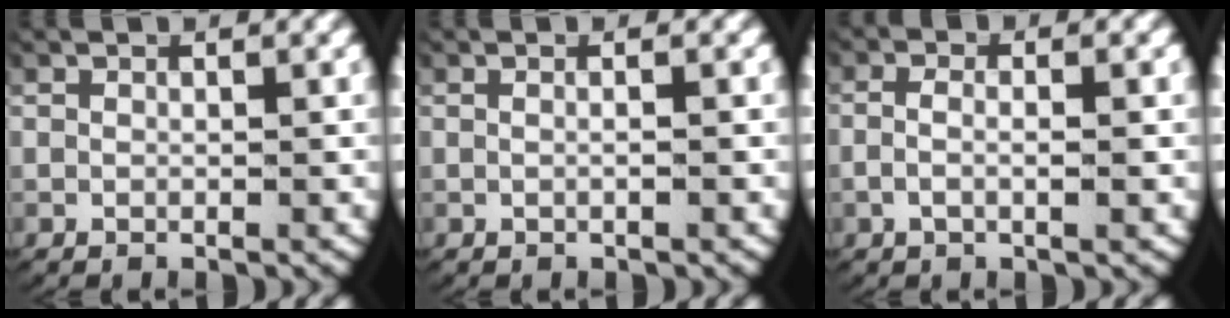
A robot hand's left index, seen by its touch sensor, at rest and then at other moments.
{"total": 0.7, "force": [-0.2, -0.2, 0.7], "torque": [-0.016, -0.002, -0.002]}
{"total": 2.0, "force": [-0.5, 0.6, 1.8], "torque": [-0.047, -0.008, -0.006]}